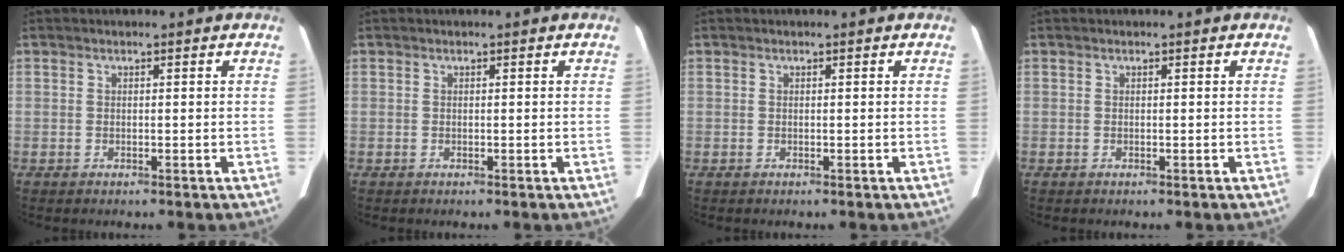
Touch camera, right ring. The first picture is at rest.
{"total": 0.0}
{"total": 0.0}
{"total": 0.0}